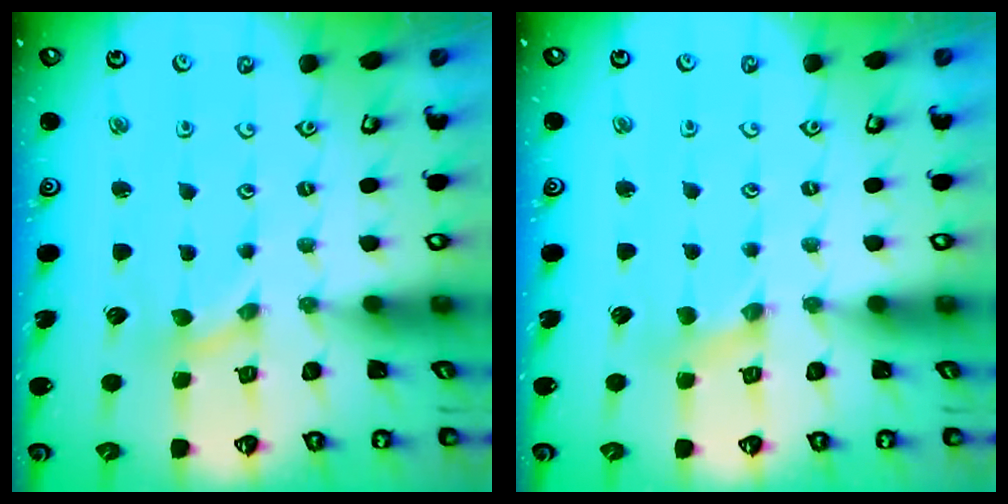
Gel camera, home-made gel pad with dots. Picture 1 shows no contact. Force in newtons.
{"total": 1.0, "press": 1.0, "slide": 0.2}